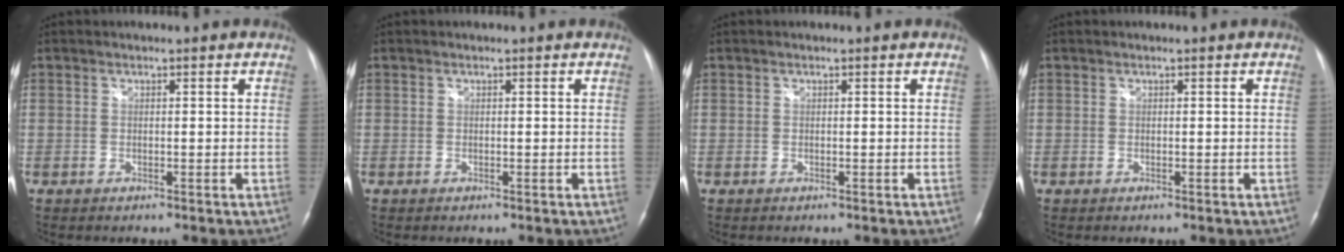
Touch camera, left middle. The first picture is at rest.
{"total": 0.0}
{"total": 0.0}
{"total": 0.0}